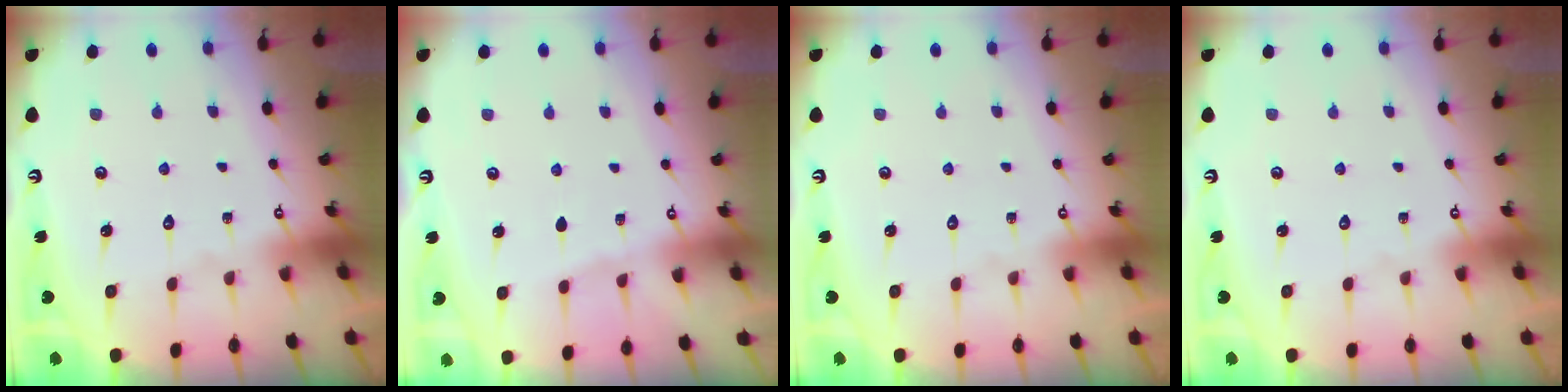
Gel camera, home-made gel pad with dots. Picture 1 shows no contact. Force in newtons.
{"total": 1.8, "press": 1.8, "slide": 0.3}
{"total": 0.0}
{"total": 0.0}